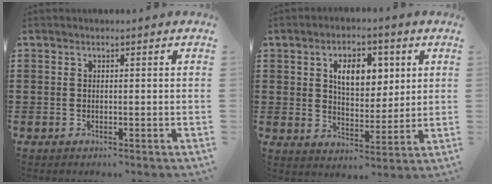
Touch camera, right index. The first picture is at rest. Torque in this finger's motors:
{"motor_torque": [0.56, 0.28, 0.52, 0.07]}